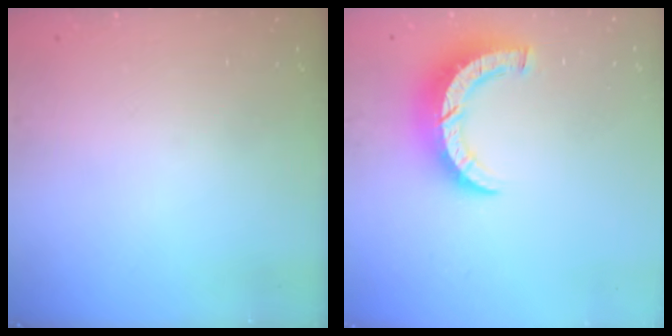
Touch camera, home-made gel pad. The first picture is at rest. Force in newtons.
{"total": 8.0, "press": 7.9, "slide": 0.9}